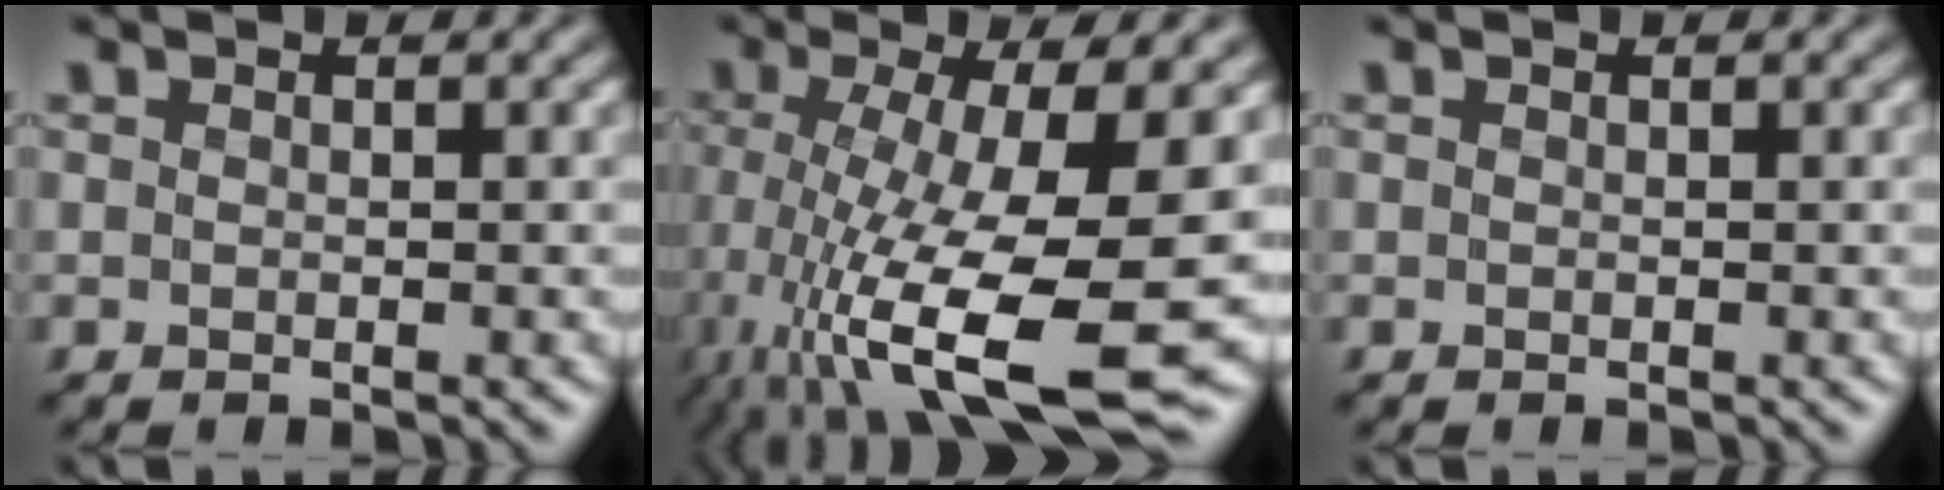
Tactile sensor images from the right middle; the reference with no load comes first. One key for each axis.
{"total": 13.3, "fx": -3.9, "fy": 4.2, "fz": 12.0, "tx": -0.224, "ty": -0.023, "tz": -0.058}
{"total": 0.0}